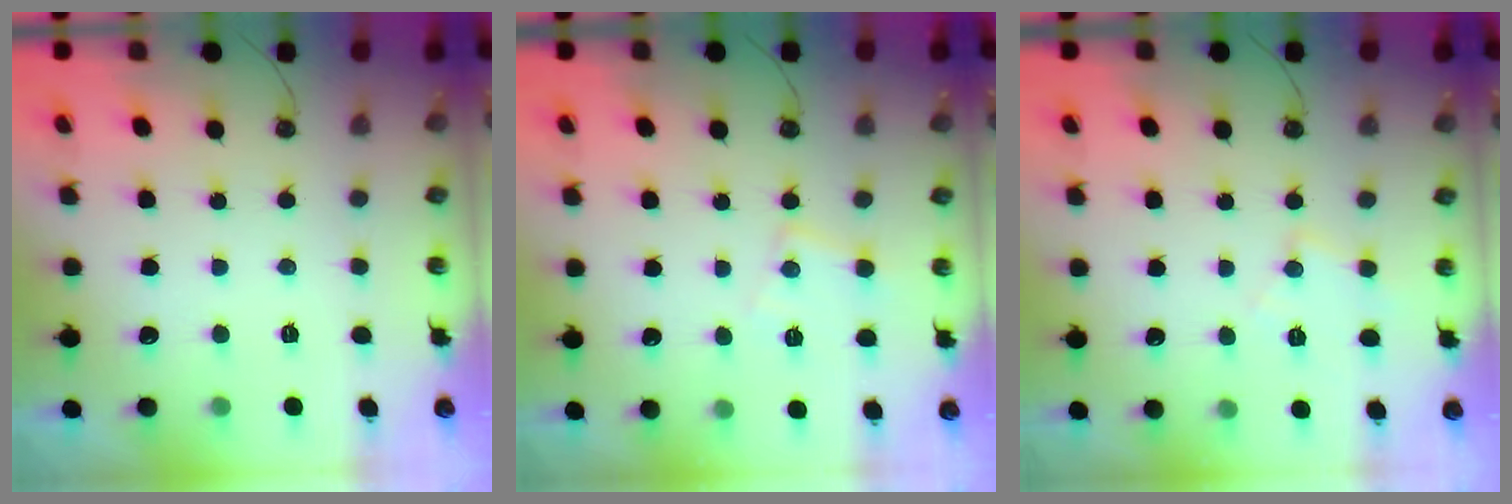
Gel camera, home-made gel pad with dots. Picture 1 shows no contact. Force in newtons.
{"total": 7.7, "press": 7.7, "slide": 0.6}
{"total": 7.2, "press": 7.2, "slide": 0.5}